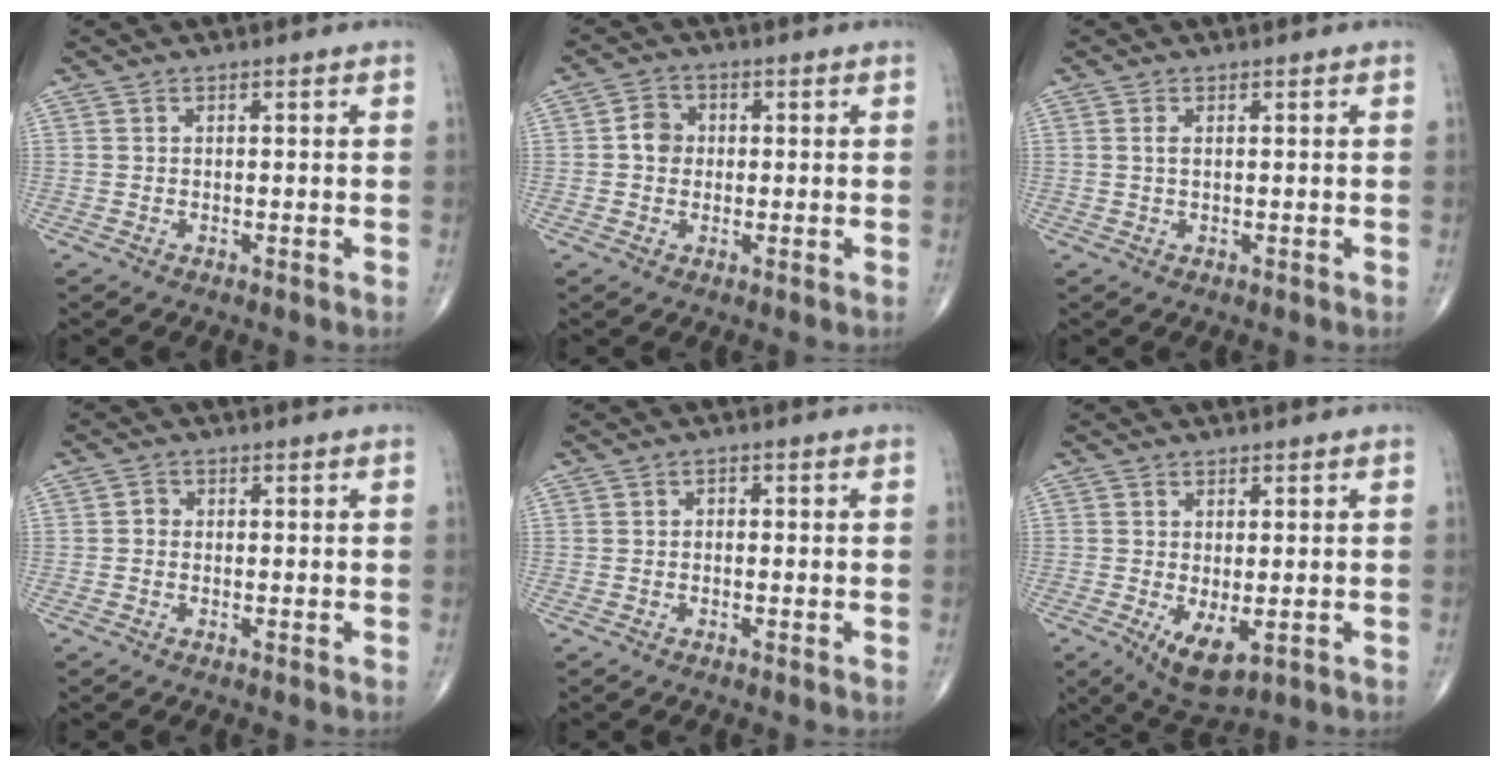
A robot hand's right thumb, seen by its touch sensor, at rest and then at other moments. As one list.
[{"total": 4.0, "force": [0.1, 3.4, 2.0], "torque": [-0.021, 0.009, -0.006]}, {"total": 1.2, "force": [0.2, 0.5, 1.0], "torque": [-0.027, 0.002, 0.007]}, {"total": 1.2, "force": [-0.2, 1.1, 0.6], "torque": [-0.002, 0.003, -0.008]}, {"total": 1.0, "force": [-0.2, 0.7, 0.6], "torque": [-0.003, 0.004, -0.008]}, {"total": 6.3, "force": [-1.5, 2.9, 5.4], "torque": [-0.090, -0.018, -0.013]}]